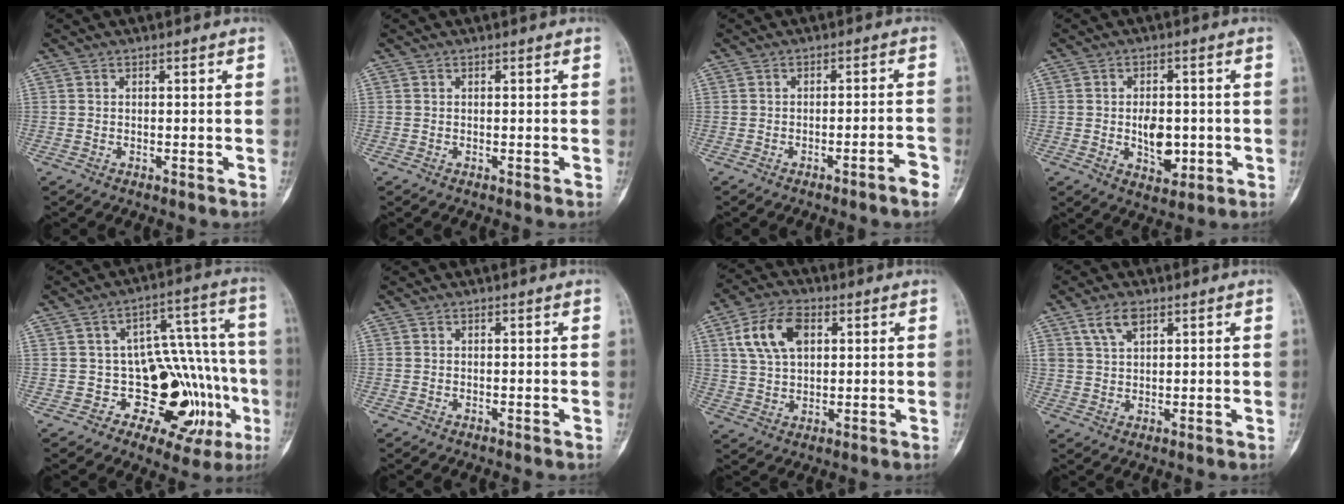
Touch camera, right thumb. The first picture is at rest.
{"total": 0.0}
{"total": 3.9, "force": [-2.4, 0.1, 3.0], "torque": [-0.049, 0.021, -0.033]}
{"total": 7.1, "force": [-0.9, 4.5, 5.5], "torque": [-0.063, -0.001, -0.006]}
{"total": 19.0, "force": [-5.4, 11.0, 14.5], "torque": [-0.128, 0.040, -0.062]}
{"total": 0.0}
{"total": 10.3, "force": [3.4, 6.3, 7.4], "torque": [-0.131, 0.003, 0.061]}
{"total": 4.7, "force": [2.6, 2.4, 3.0], "torque": [-0.049, -0.004, 0.054]}